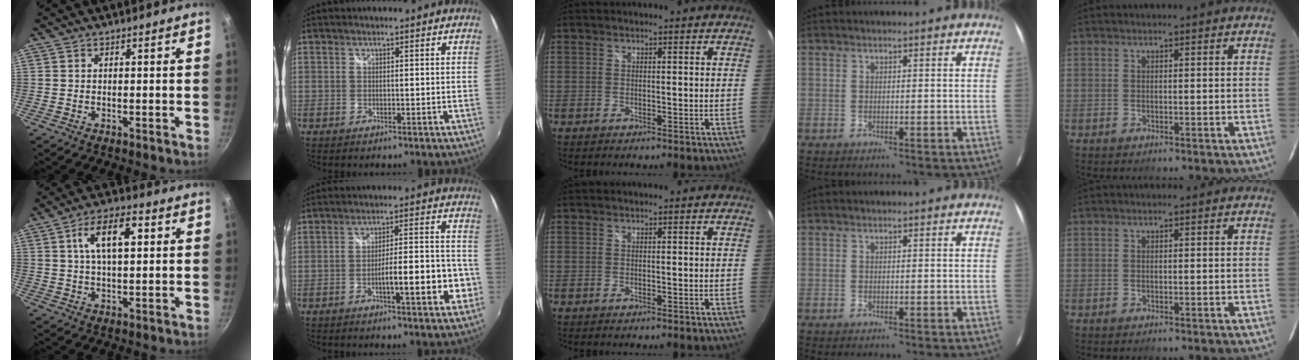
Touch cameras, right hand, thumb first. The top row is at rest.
{"thumb": {"total": 9.6, "force": [2.7, 4.3, 8.2], "torque": [-0.124, 0.010, 0.041]}, "index": {"total": 10.4, "force": [-4.1, 1.6, 9.4], "torque": [-0.148, 0.004, -0.054]}}